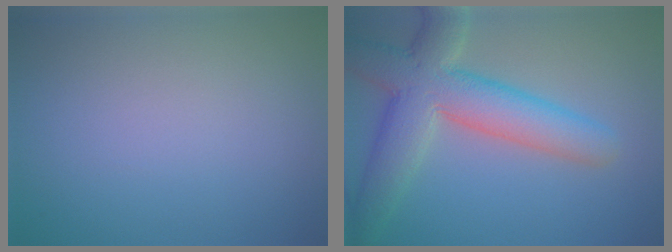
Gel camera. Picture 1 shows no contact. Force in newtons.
{"total": 8.1, "press": 8.1, "slide": 0.6}